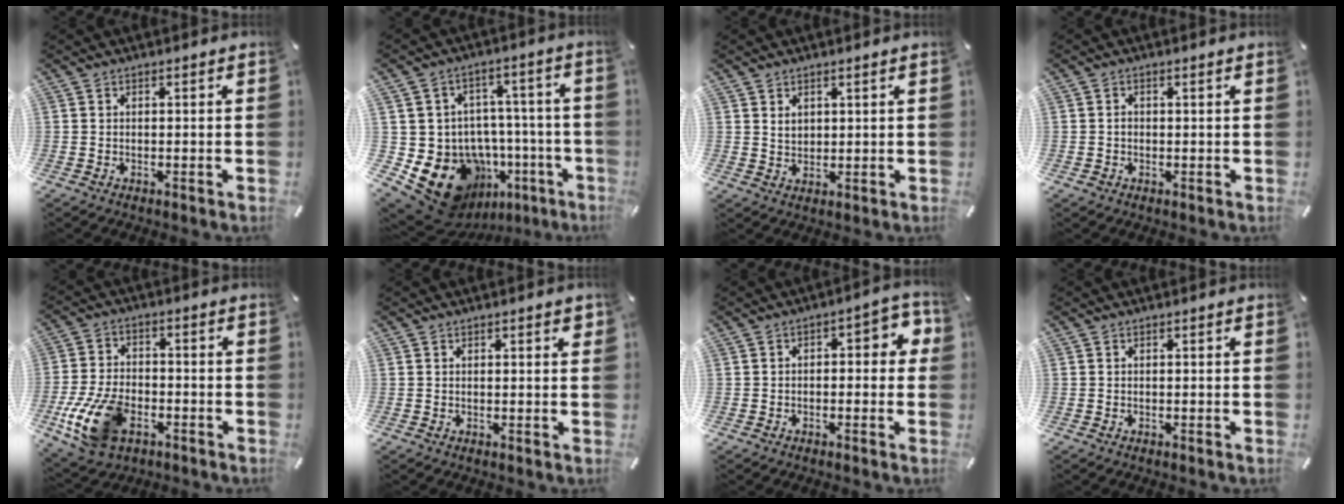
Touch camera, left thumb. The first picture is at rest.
{"total": 17.8, "force": [-8.4, 12.9, 8.9], "torque": [-0.155, 0.039, -0.112]}
{"total": 2.2, "force": [1.4, 1.4, 0.8], "torque": [-0.010, -0.003, 0.026]}
{"total": 1.1, "force": [0.0, 0.7, 0.8], "torque": [-0.016, 0.004, -0.002]}
{"total": 14.2, "force": [-5.6, 8.8, 9.7], "torque": [-0.202, 0.021, -0.095]}
{"total": 1.4, "force": [0.6, 0.4, 1.2], "torque": [-0.016, 0.000, 0.007]}
{"total": 5.9, "force": [-0.6, 2.9, 5.1], "torque": [-0.070, 0.009, -0.016]}
{"total": 0.0}